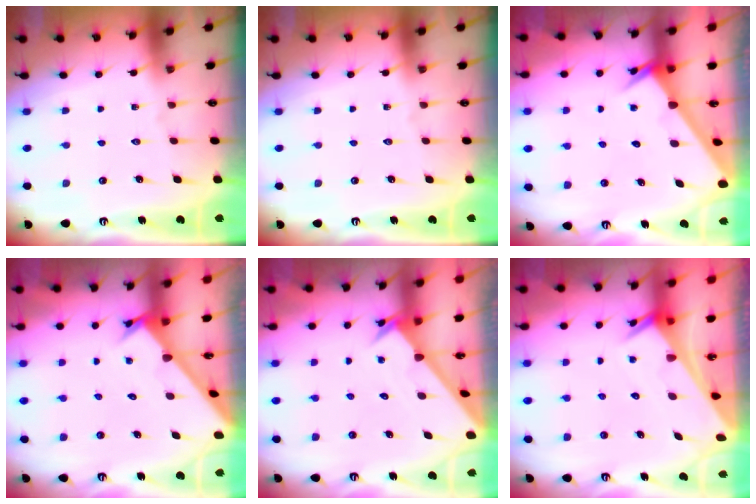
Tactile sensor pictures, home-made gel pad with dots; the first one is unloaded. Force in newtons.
{"total": 0.0}
{"total": 2.7, "press": 2.7, "slide": 0.3}
{"total": 2.2, "press": 2.2, "slide": 0.1}
{"total": 2.2, "press": 2.2, "slide": 0.2}
{"total": 2.6, "press": 2.6, "slide": 0.1}